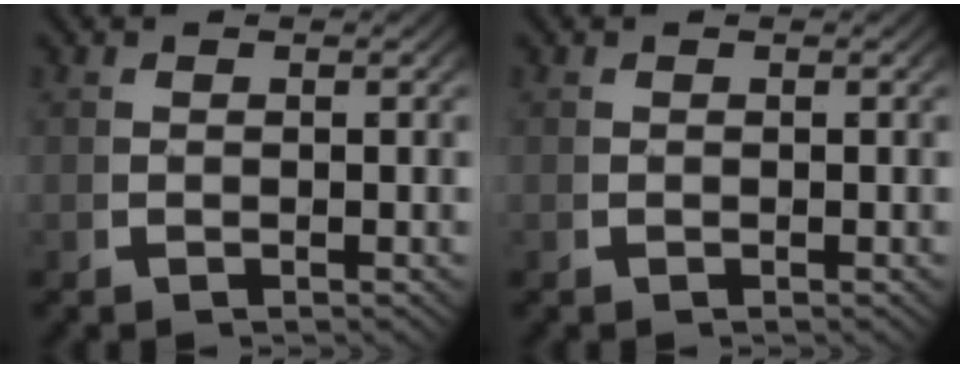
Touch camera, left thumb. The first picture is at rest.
{"total": 0.0}